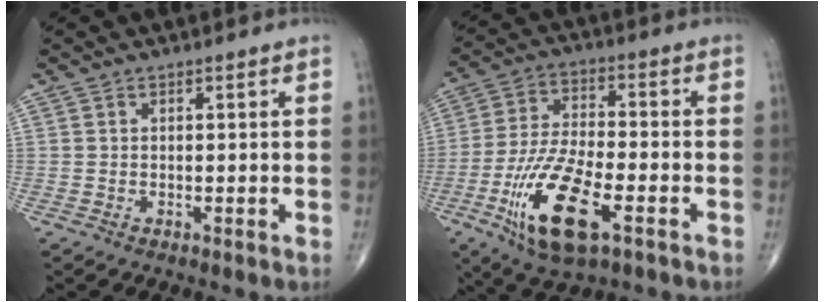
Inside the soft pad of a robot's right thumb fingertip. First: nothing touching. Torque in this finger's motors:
{"motor_torque": [0.41, 0.65, 1.00, 0.39, 0.47]}